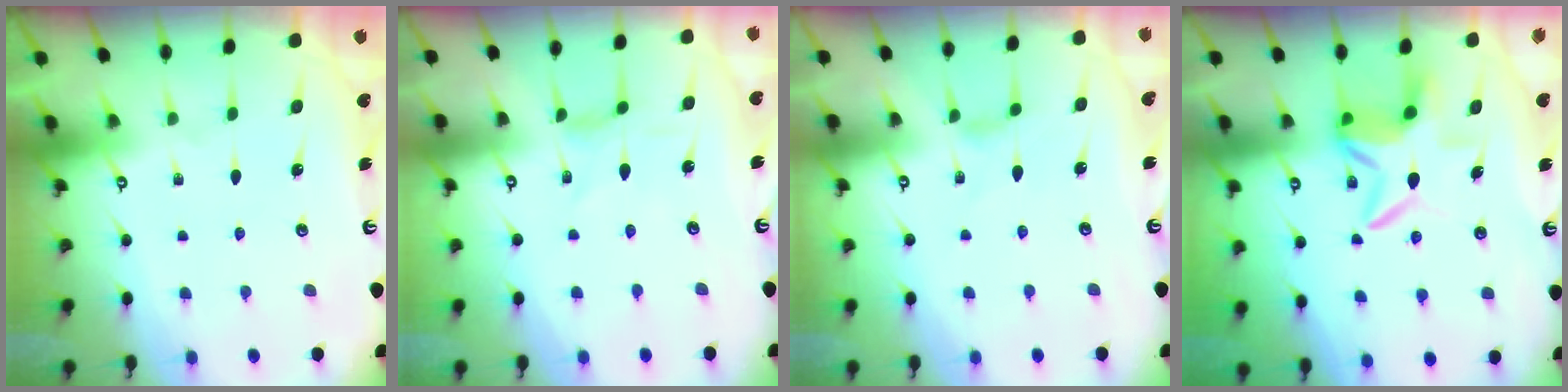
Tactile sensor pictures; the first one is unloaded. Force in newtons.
{"total": 0.7, "press": 0.7, "slide": 0.2}
{"total": 1.4, "press": 1.3, "slide": 0.4}
{"total": 8.3, "press": 8.1, "slide": 1.4}